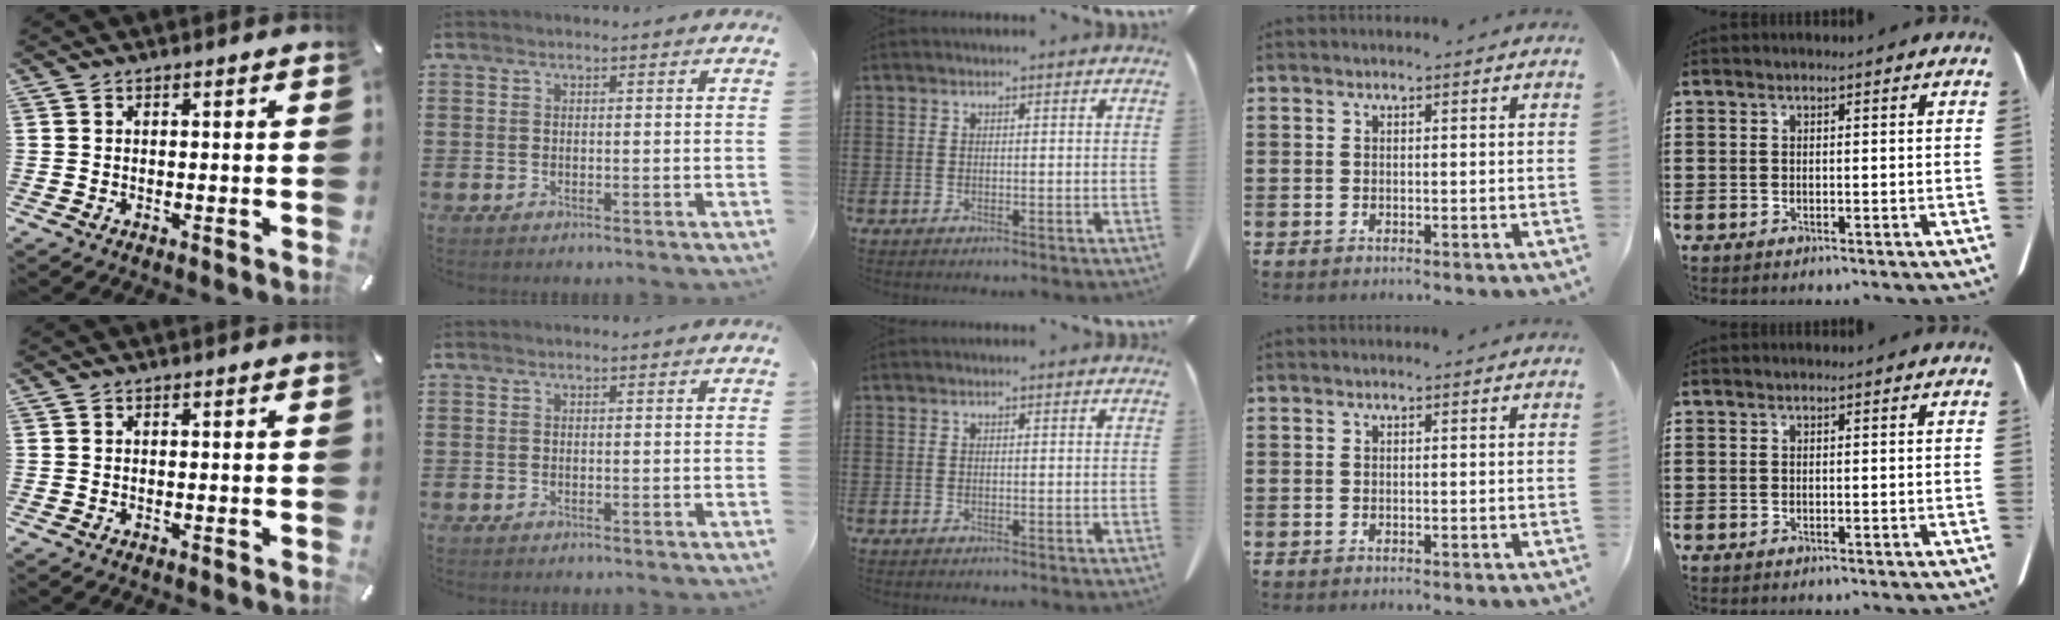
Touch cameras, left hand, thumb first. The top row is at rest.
{}